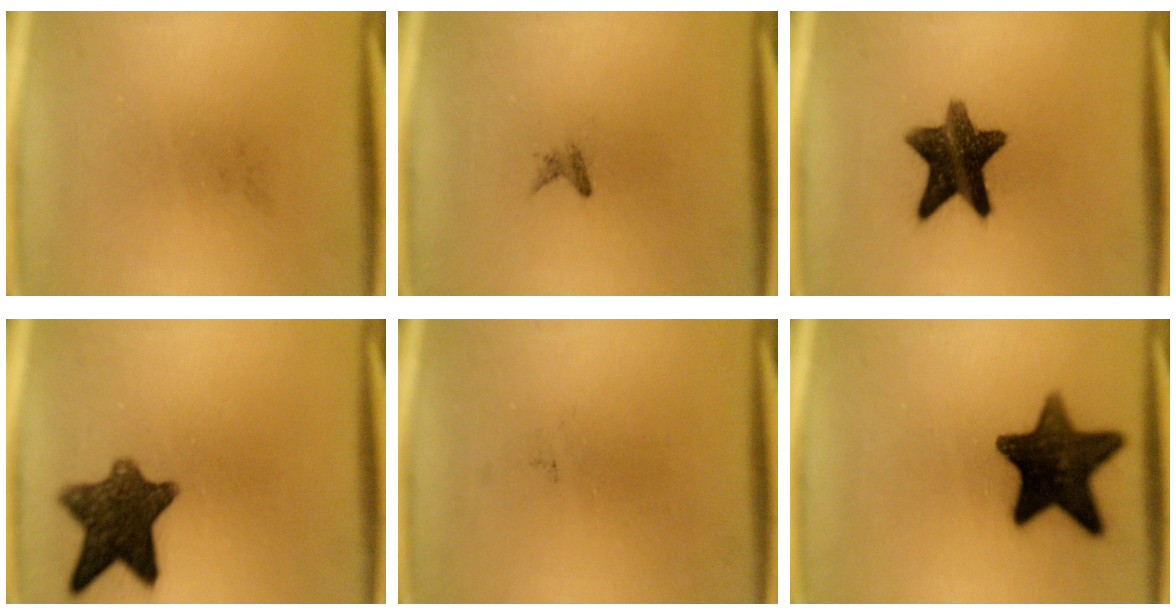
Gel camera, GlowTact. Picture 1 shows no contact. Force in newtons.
{"total": 0.9}
{"total": 12.1}
{"total": 11.0}
{"total": 0.0}
{"total": 14.8}